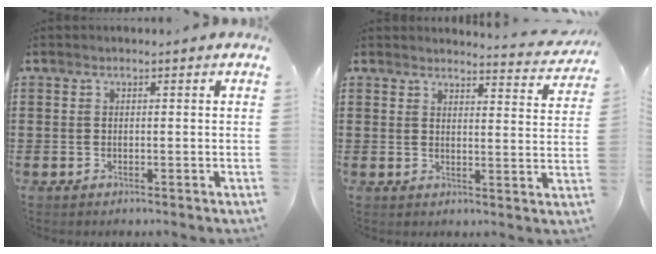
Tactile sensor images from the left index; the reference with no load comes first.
{"total": 3.3, "force": [3.2, 0.0, 0.7], "torque": [-0.018, -0.021, 0.056]}